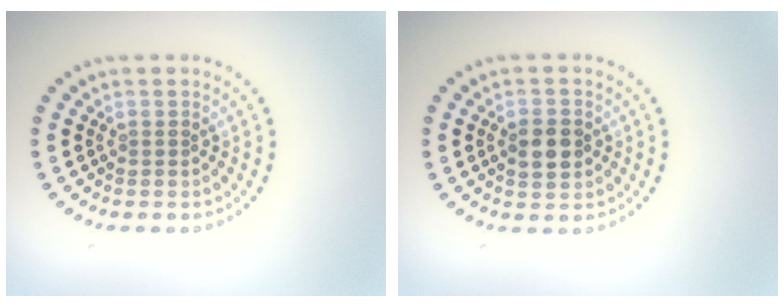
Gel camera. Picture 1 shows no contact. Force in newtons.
{"total": 3.0, "press": 3.0, "slide": 0.1}